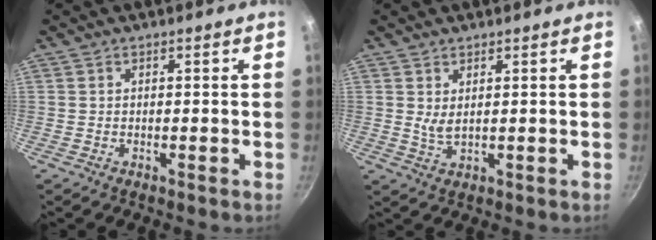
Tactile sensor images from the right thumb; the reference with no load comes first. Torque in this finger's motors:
{"motor_torque": [0.30, 0.32, 0.15, -0.44, 0.09]}